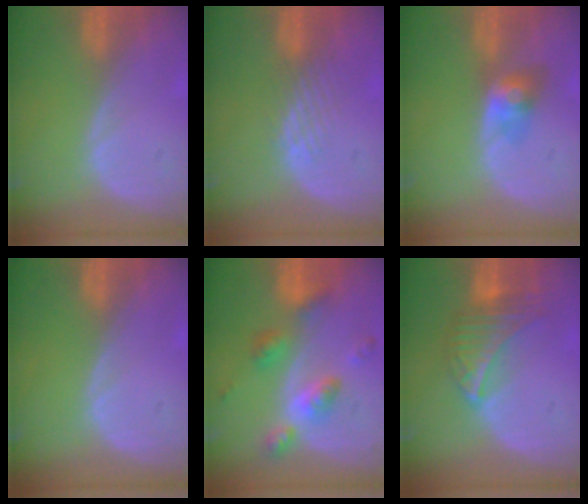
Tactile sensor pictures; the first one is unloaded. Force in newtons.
{"total": 3.1, "press": 2.5, "slide": 1.8}
{"total": 3.9, "press": 3.9, "slide": 0.3}
{"total": 0.0}
{"total": 7.1, "press": 7.0, "slide": 0.6}
{"total": 6.5, "press": 6.5, "slide": 1.0}